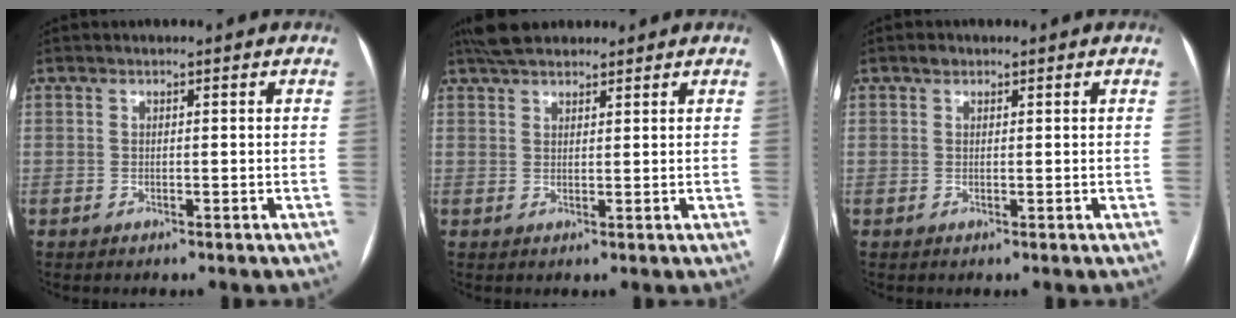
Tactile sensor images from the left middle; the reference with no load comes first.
{"total": 6.1, "force": [5.2, 2.1, 2.5], "torque": [-0.045, 0.032, 0.093]}
{"total": 0.9, "force": [0.6, 0.6, 0.3], "torque": [-0.005, 0.006, 0.008]}